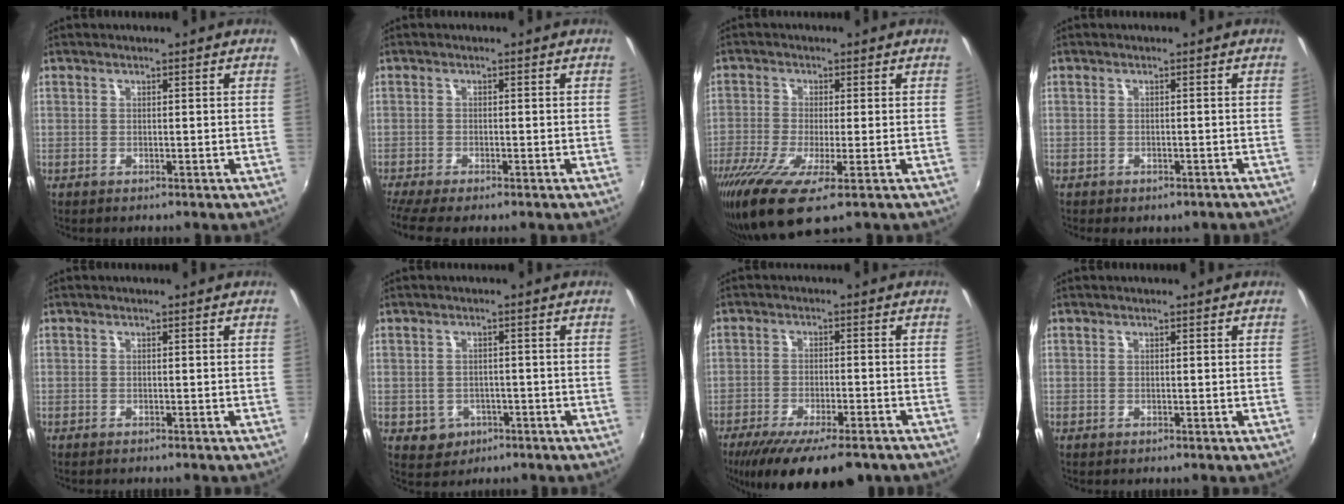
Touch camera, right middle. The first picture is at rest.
{"total": 4.9, "force": [-4.0, 0.6, 2.7], "torque": [-0.065, -0.029, -0.071]}
{"total": 10.9, "force": [-6.1, 2.1, 8.7], "torque": [-0.191, -0.049, -0.115]}
{"total": 3.7, "force": [-2.8, 1.7, 1.7], "torque": [-0.033, -0.017, -0.032]}
{"total": 0.9, "force": [-0.8, 0.1, 0.3], "torque": [-0.006, -0.006, -0.014]}
{"total": 4.7, "force": [-1.8, 4.2, 1.2], "torque": [-0.036, 0.002, -0.017]}
{"total": 16.1, "force": [-12.0, 4.8, 9.7], "torque": [-0.190, -0.048, -0.183]}
{"total": 0.0}